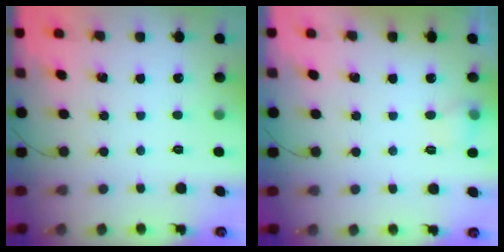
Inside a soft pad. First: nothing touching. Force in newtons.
{"total": 6.2, "press": 6.0, "slide": 1.6}